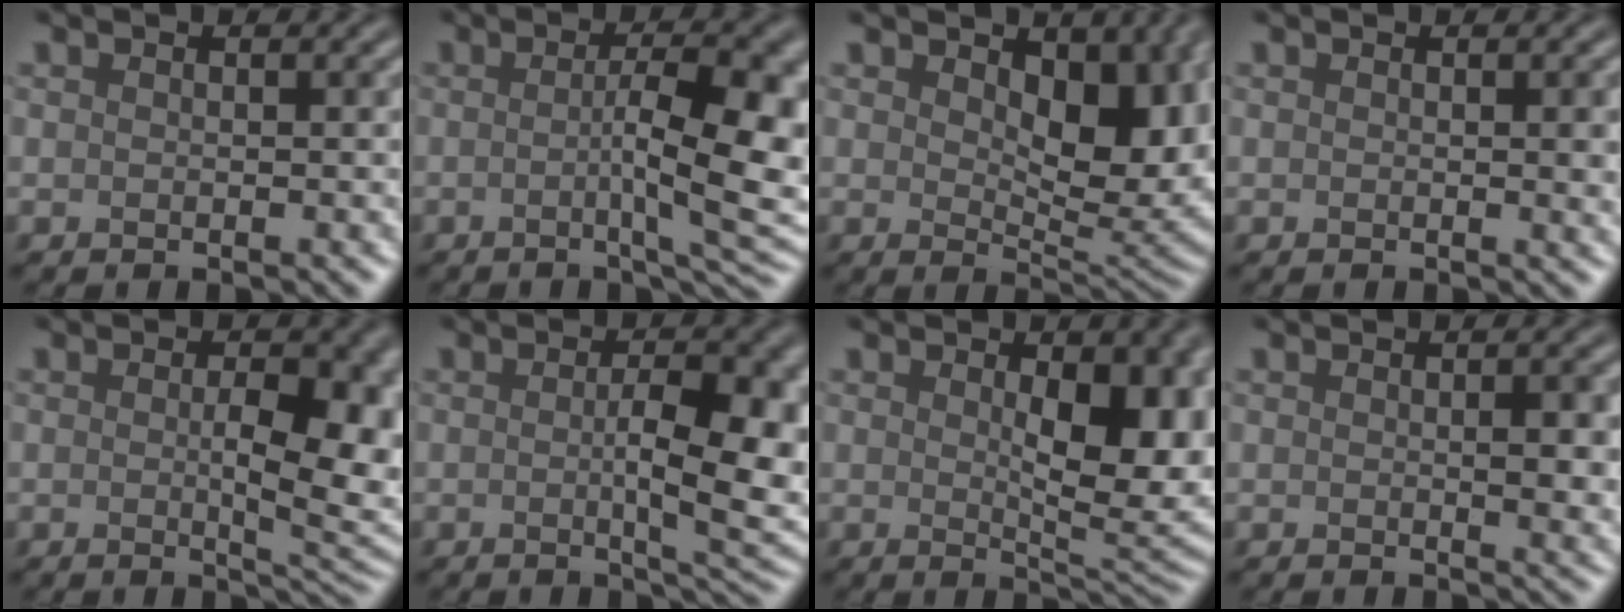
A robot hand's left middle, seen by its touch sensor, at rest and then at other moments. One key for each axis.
{"total": 8.5, "fx": -0.4, "fy": 2.2, "fz": 8.2, "tx": -0.105, "ty": -0.001, "tz": -0.003}
{"total": 8.1, "fx": 2.0, "fy": 4.6, "fz": 6.4, "tx": -0.097, "ty": -0.013, "tz": 0.033}
{"total": 1.7, "fx": 0.2, "fy": 0.4, "fz": 1.7, "tx": -0.018, "ty": 0.000, "tz": 0.000}
{"total": 6.5, "fx": -0.2, "fy": 2.3, "fz": 6.1, "tx": -0.077, "ty": -0.010, "tz": 0.005}
{"total": 7.1, "fx": -0.3, "fy": 2.0, "fz": 6.8, "tx": -0.097, "ty": -0.008, "tz": 0.001}
{"total": 7.7, "fx": 0.9, "fy": 3.4, "fz": 6.9, "tx": -0.096, "ty": -0.012, "tz": 0.024}
{"total": 2.7, "fx": 0.1, "fy": 0.6, "fz": 2.6, "tx": -0.035, "ty": -0.004, "tz": 0.003}